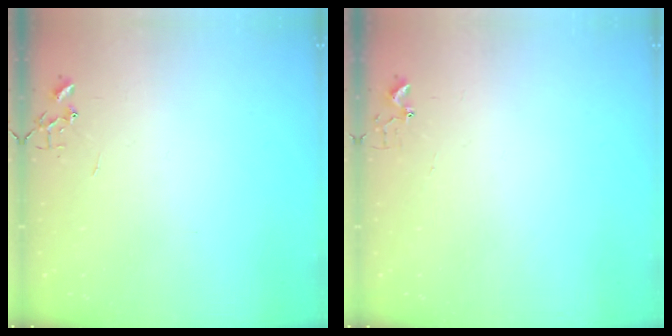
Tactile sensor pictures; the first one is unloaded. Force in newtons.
{"total": 2.7, "press": 2.7, "slide": 0.3}